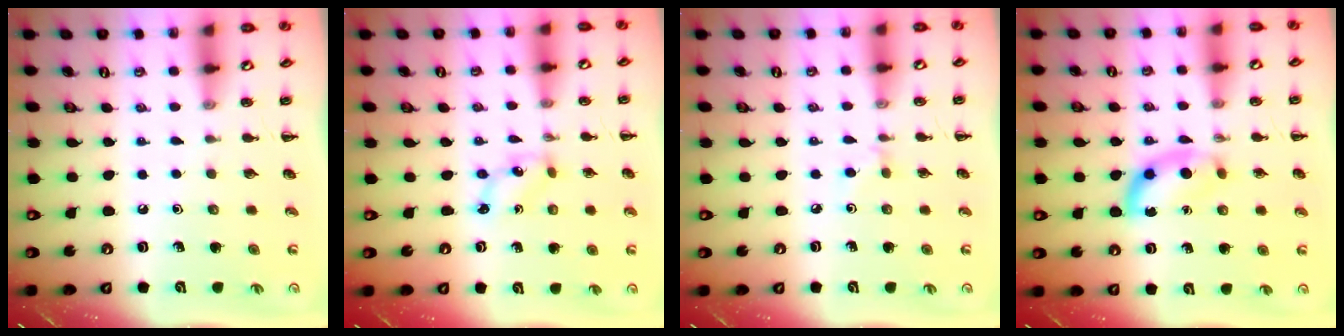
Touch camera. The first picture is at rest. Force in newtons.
{"total": 1.6, "press": 1.5, "slide": 0.3}
{"total": 2.8, "press": 2.6, "slide": 1.0}
{"total": 7.9, "press": 7.9, "slide": 0.5}